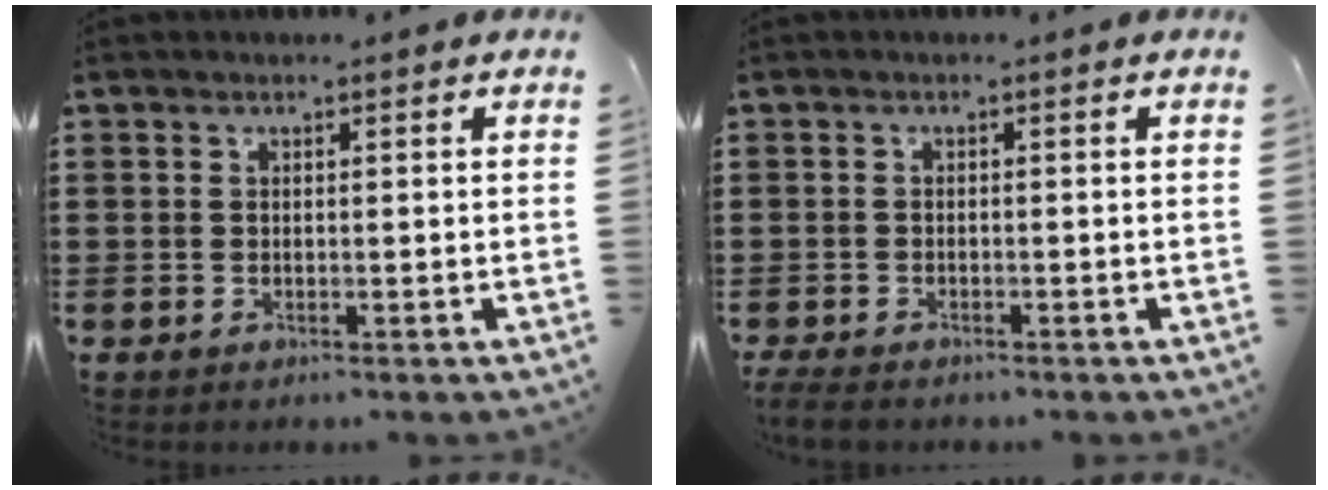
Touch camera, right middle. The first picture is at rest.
{"total": 1.5, "force": [-1.4, 0.2, 0.5], "torque": [-0.020, -0.004, -0.030]}